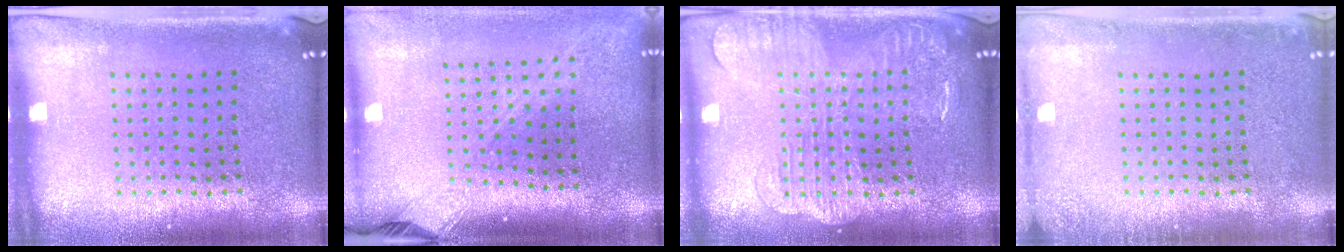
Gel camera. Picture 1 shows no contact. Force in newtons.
{"total": 2.2, "press": 1.6, "slide": 1.5}
{"total": 3.5, "press": 3.4, "slide": 0.5}
{"total": 1.1, "press": 1.1, "slide": 0.1}